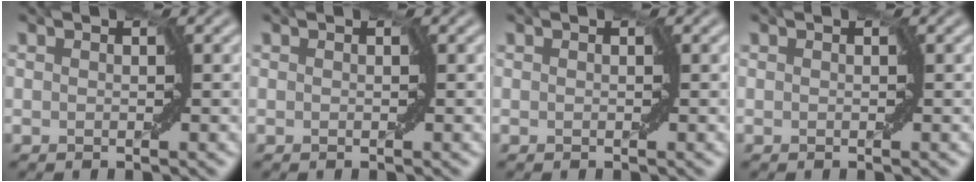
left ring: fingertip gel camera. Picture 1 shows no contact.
{"total": 0.0}
{"total": 0.0}
{"total": 0.0}